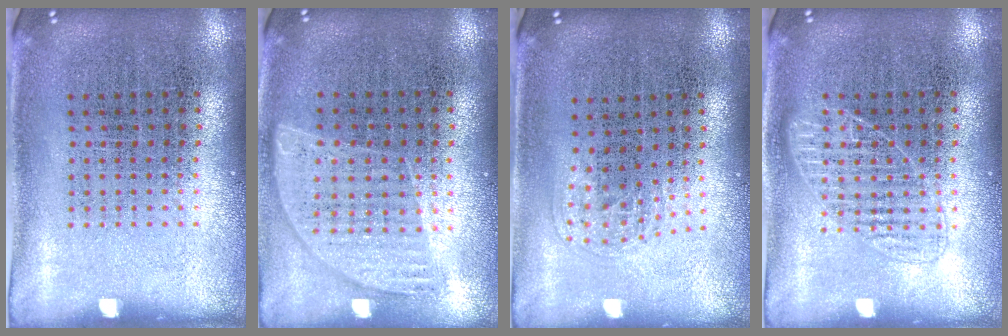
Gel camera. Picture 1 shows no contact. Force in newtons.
{"total": 0.8, "press": 0.8, "slide": 0.3}
{"total": 1.0, "press": 0.7, "slide": 0.7}
{"total": 1.8, "press": 1.8, "slide": 0.3}